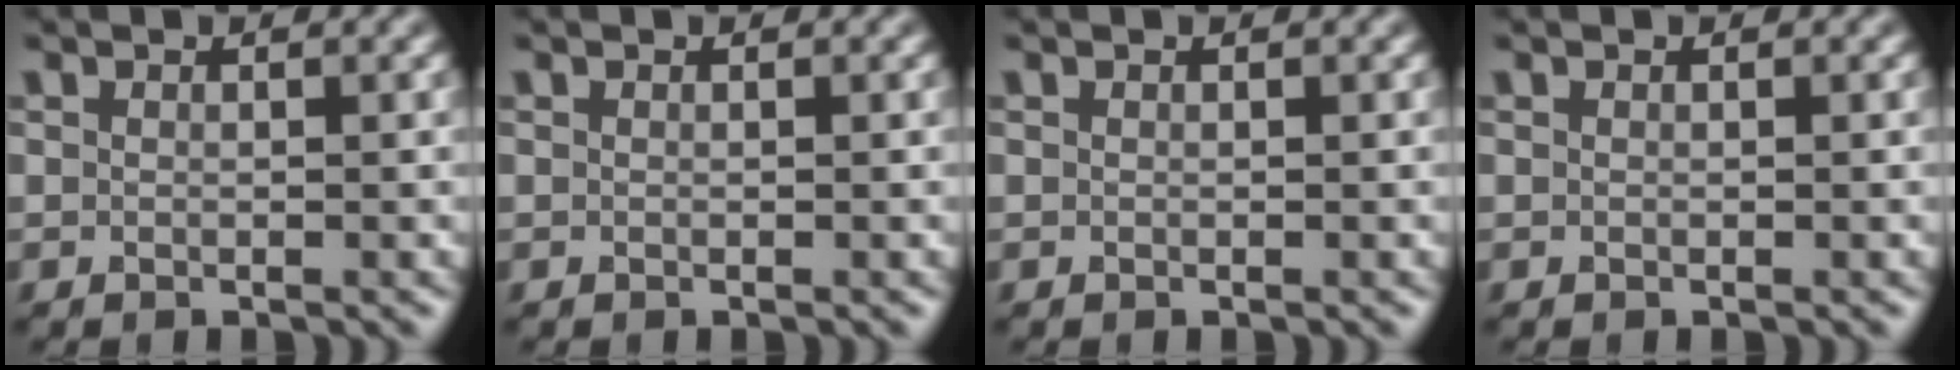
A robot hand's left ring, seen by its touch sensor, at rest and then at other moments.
{"total": 0.0}
{"total": 0.0}
{"total": 0.0}